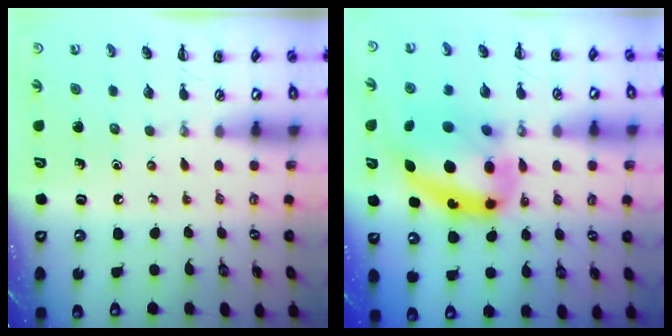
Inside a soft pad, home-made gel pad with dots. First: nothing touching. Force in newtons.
{"total": 17.0, "press": 16.5, "slide": 4.3}